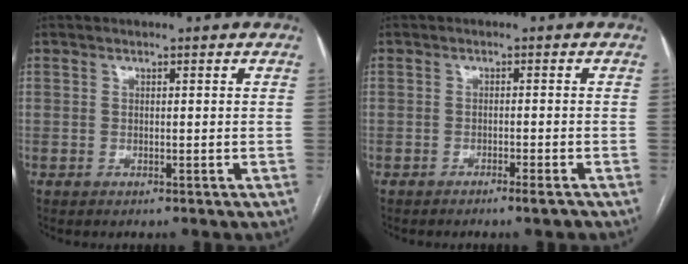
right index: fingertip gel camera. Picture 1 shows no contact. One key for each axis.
{"total": 2.0, "fx": -1.6, "fy": -0.2, "fz": 1.3, "tx": -0.021, "ty": -0.003, "tz": -0.024}